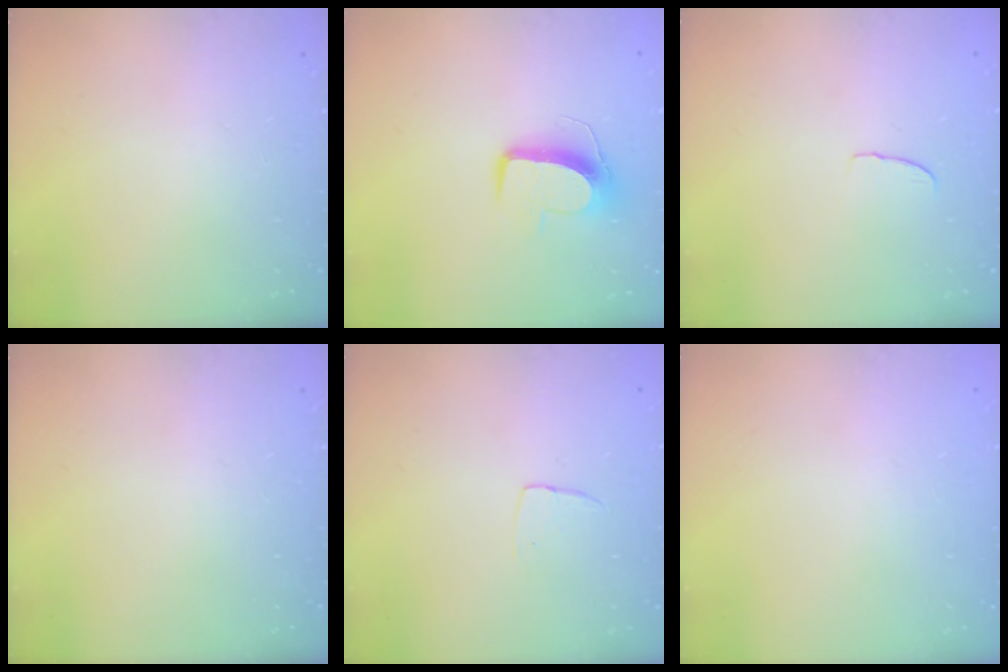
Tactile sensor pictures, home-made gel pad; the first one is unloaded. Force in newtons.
{"total": 10.5, "press": 10.5, "slide": 0.8}
{"total": 3.3, "press": 3.3, "slide": 0.3}
{"total": 0.0}
{"total": 4.0, "press": 4.0, "slide": 0.2}
{"total": 0.0}